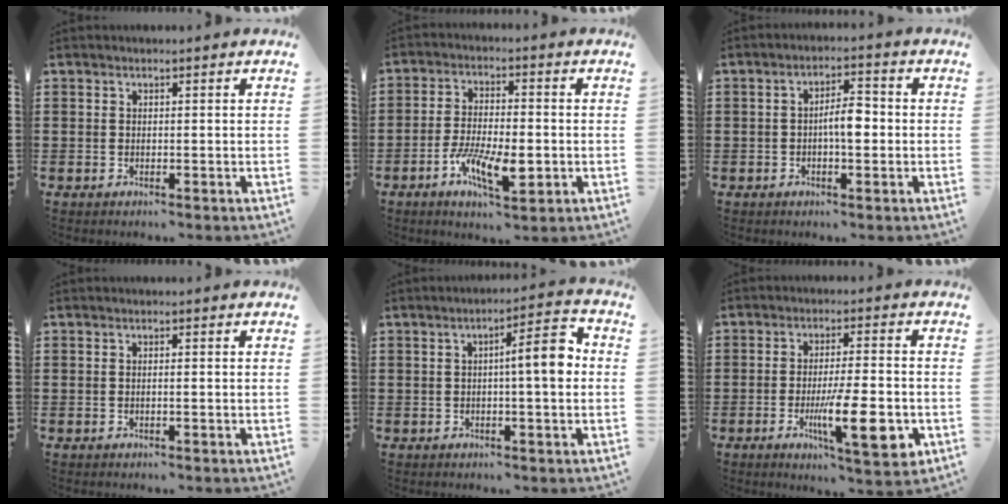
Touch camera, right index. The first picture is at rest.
{"total": 8.8, "force": [-3.3, 3.2, 7.4], "torque": [-0.152, -0.007, -0.058]}
{"total": 4.5, "force": [-0.6, 1.6, 4.1], "torque": [-0.075, 0.009, -0.013]}
{"total": 0.5, "force": [-0.2, 0.0, 0.5], "torque": [-0.008, -0.003, -0.004]}
{"total": 6.6, "force": [0.3, 1.1, 6.5], "torque": [-0.095, -0.004, -0.006]}
{"total": 11.2, "force": [-3.2, 2.3, 10.5], "torque": [-0.193, -0.013, -0.053]}